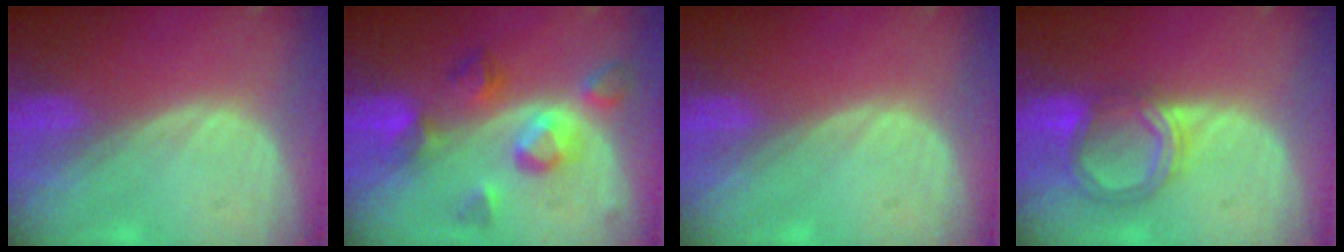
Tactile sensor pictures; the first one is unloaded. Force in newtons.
{"total": 7.6, "press": 7.3, "slide": 2.0}
{"total": 0.0}
{"total": 5.8, "press": 5.7, "slide": 0.6}